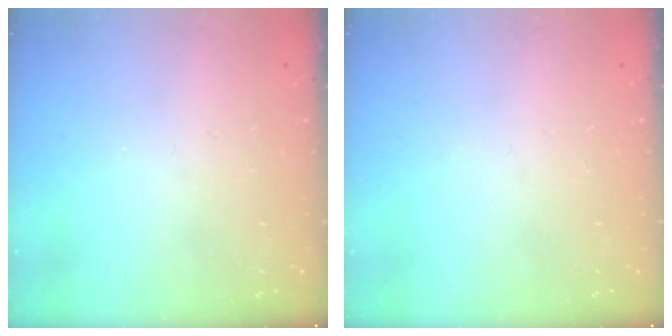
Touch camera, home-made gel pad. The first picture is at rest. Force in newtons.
{"total": 0.0}